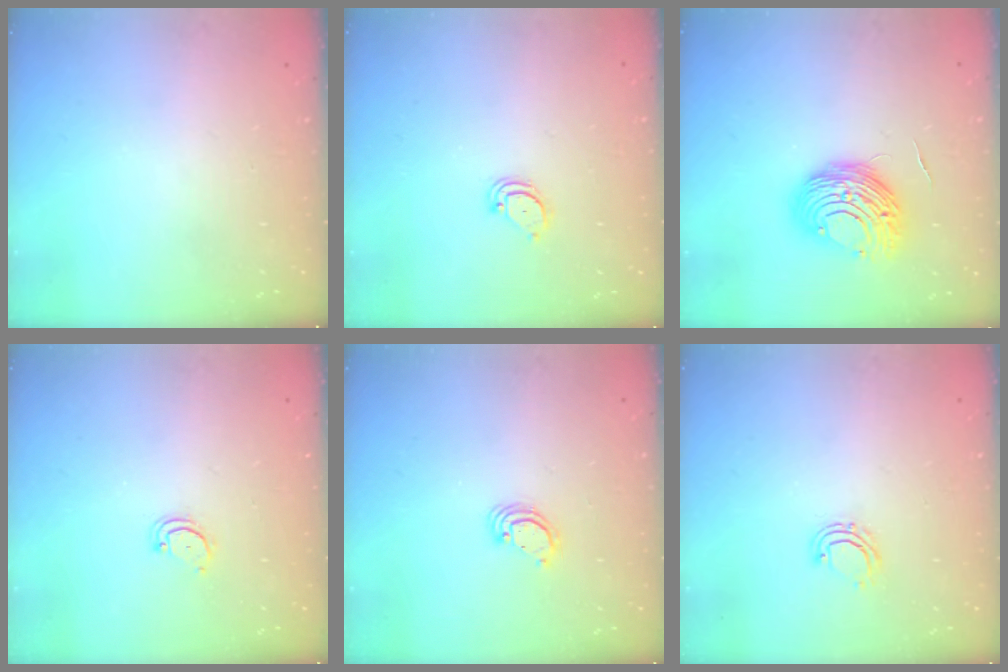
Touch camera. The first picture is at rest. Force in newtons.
{"total": 2.6, "press": 2.6, "slide": 0.2}
{"total": 11.3, "press": 11.2, "slide": 1.2}
{"total": 3.4, "press": 3.4, "slide": 0.2}
{"total": 3.6, "press": 3.6, "slide": 0.2}
{"total": 5.0, "press": 4.9, "slide": 1.0}